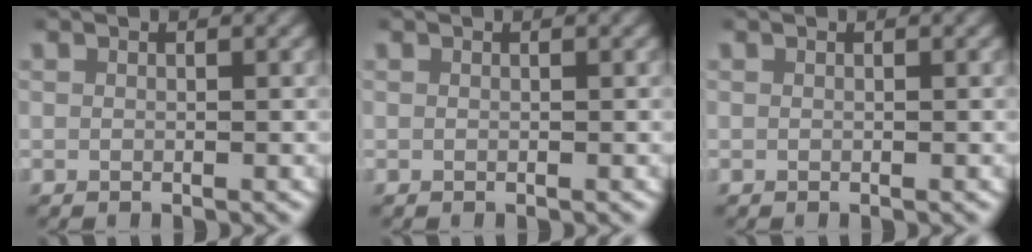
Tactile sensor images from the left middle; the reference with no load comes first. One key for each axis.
{"total": 0.0}
{"total": 0.0}